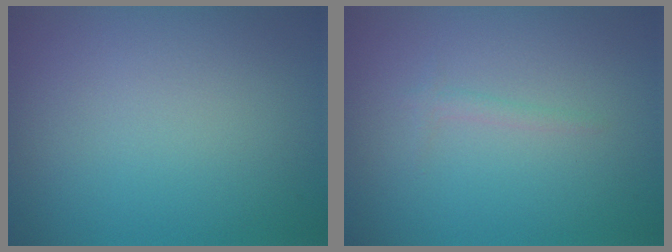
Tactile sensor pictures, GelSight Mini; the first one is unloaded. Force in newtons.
{"total": 1.0, "press": 1.0, "slide": 0.1}